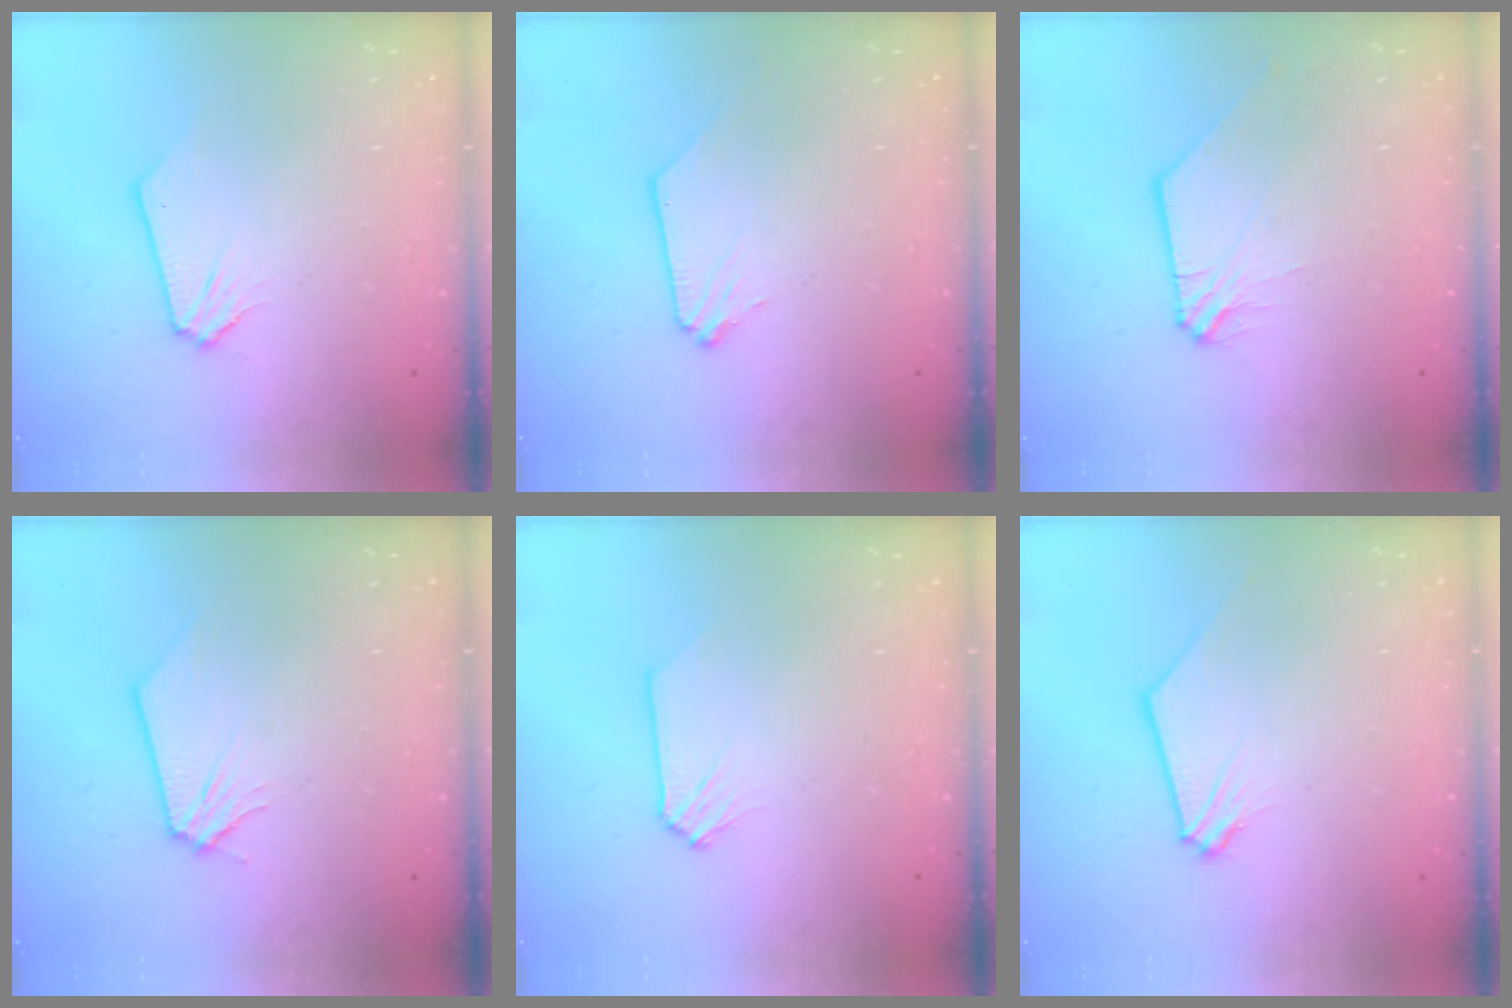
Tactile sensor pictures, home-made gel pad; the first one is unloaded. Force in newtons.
{"total": 0.0}
{"total": 0.9, "press": 0.9, "slide": 0.1}
{"total": 0.0}
{"total": 0.0}
{"total": 0.9, "press": 0.9, "slide": 0.1}